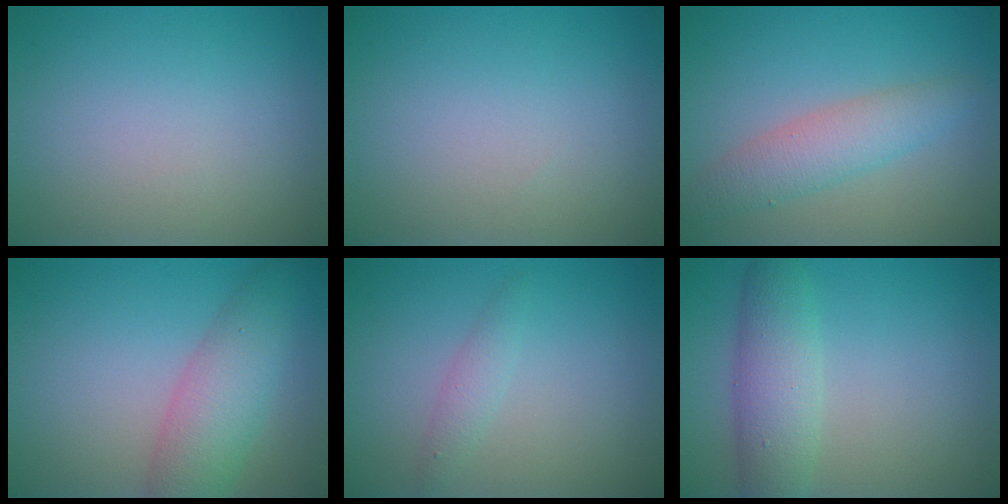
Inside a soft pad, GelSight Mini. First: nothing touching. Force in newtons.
{"total": 0.0}
{"total": 3.6, "press": 3.6, "slide": 0.1}
{"total": 5.3, "press": 5.3, "slide": 0.2}
{"total": 1.4, "press": 1.4, "slide": 0.0}
{"total": 4.5, "press": 4.5, "slide": 0.1}